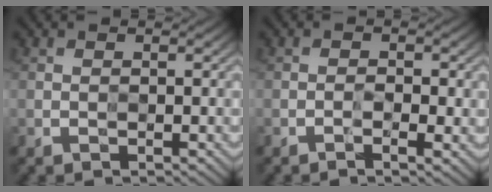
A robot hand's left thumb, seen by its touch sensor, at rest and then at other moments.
{"total": 1.2, "force": [-0.6, 0.0, 1.0], "torque": [-0.021, -0.002, -0.012]}